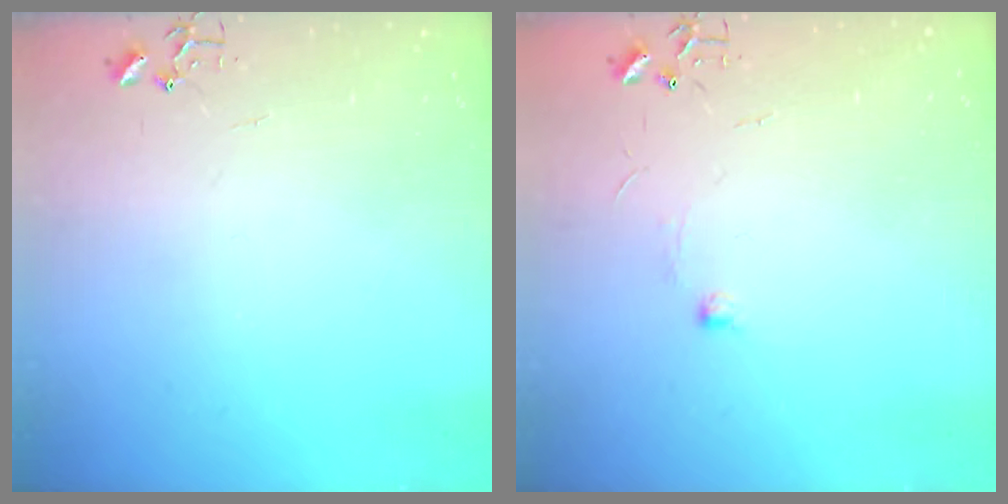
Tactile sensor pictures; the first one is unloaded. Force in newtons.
{"total": 4.4, "press": 4.3, "slide": 0.6}